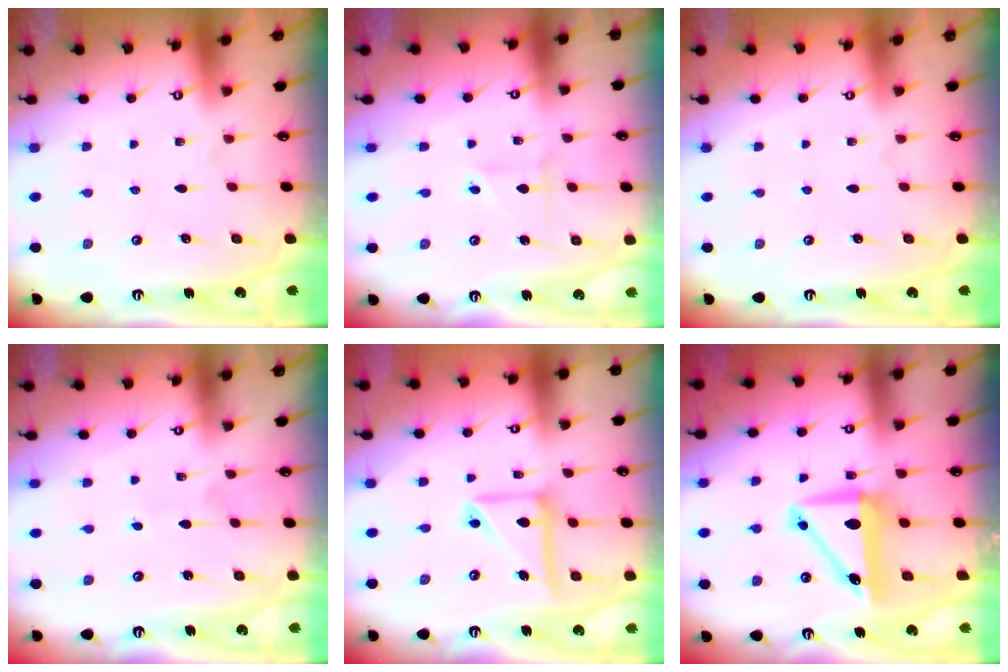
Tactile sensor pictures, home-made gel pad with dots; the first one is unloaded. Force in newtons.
{"total": 2.0, "press": 1.9, "slide": 0.5}
{"total": 0.8, "press": 0.7, "slide": 0.4}
{"total": 2.5, "press": 2.5, "slide": 0.1}
{"total": 13.7, "press": 13.6, "slide": 1.7}
{"total": 9.9, "press": 9.6, "slide": 2.1}